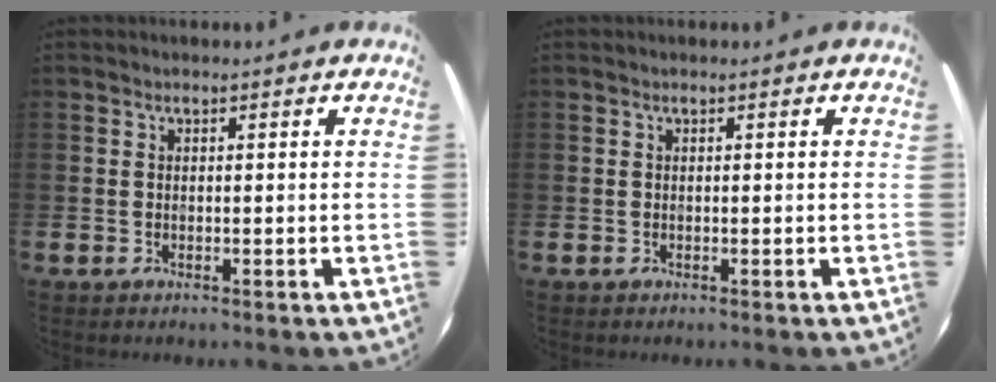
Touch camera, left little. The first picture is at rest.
{"total": 0.0}